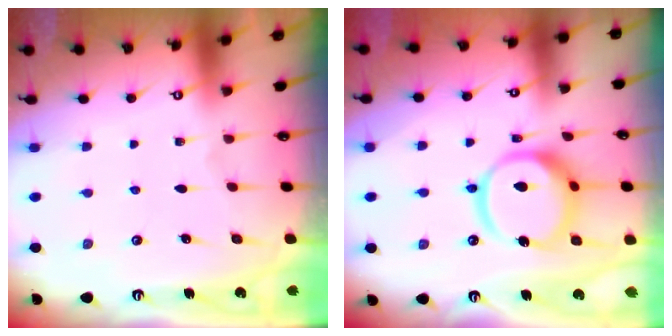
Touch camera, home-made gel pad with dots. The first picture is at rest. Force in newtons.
{"total": 15.2, "press": 15.1, "slide": 2.1}